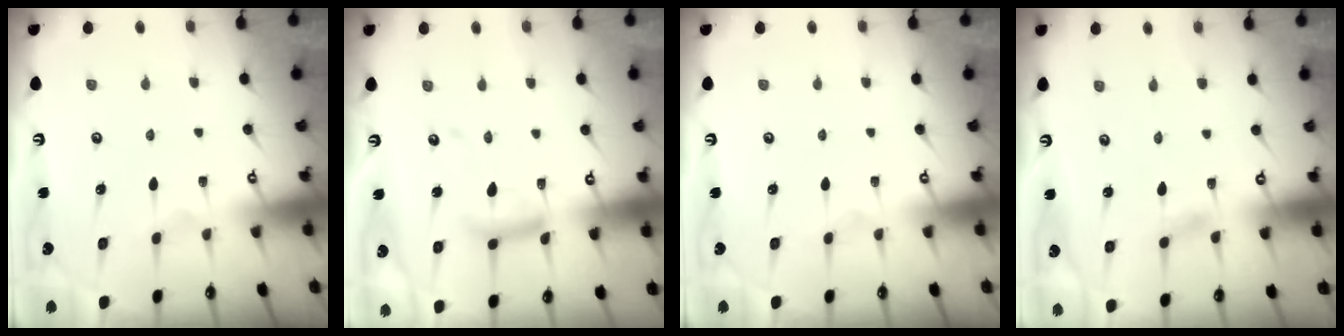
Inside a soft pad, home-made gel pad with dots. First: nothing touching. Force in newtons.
{"total": 11.7, "press": 11.7, "slide": 1.2}
{"total": 0.0}
{"total": 1.1, "press": 1.1, "slide": 0.1}